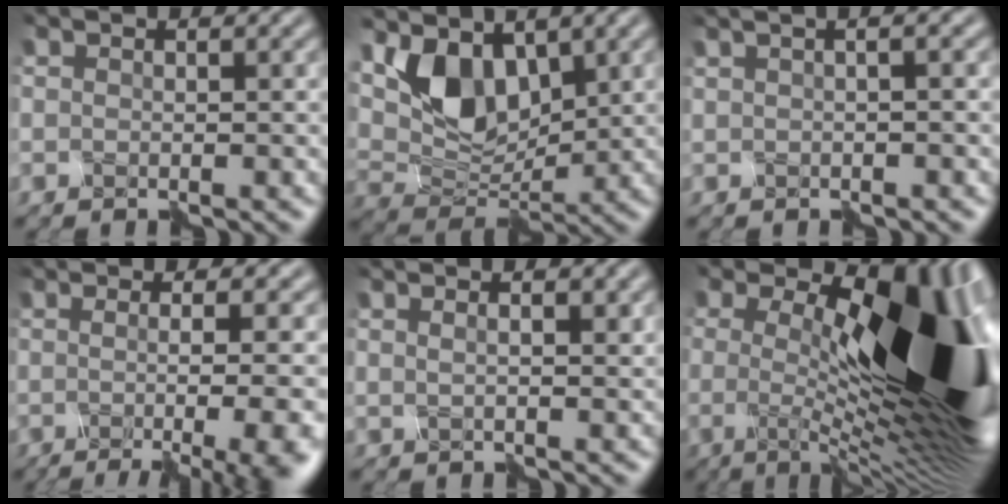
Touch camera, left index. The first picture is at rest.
{"total": 4.5, "force": [2.1, 2.6, 3.1], "torque": [-0.070, -0.015, 0.043]}
{"total": 1.2, "force": [0.1, -0.8, 0.8], "torque": [-0.012, 0.006, 0.010]}
{"total": 10.2, "force": [-1.7, 2.9, 9.7], "torque": [-0.066, 0.012, -0.016]}
{"total": 1.3, "force": [1.1, -0.5, 0.6], "torque": [-0.006, 0.000, 0.016]}
{"total": 18.1, "force": [1.6, 6.8, 16.7], "torque": [-0.234, 0.018, 0.015]}